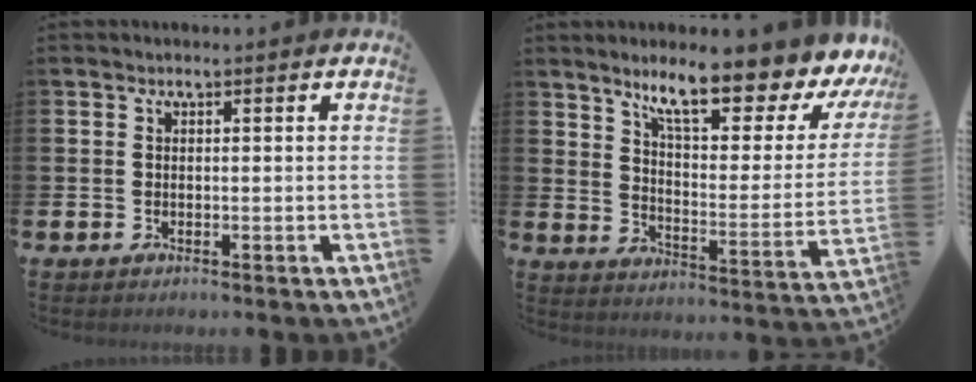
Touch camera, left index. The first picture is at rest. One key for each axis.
{"total": 11.7, "fx": 9.3, "fy": 2.2, "fz": 6.7, "tx": -0.132, "ty": -0.068, "tz": 0.149}